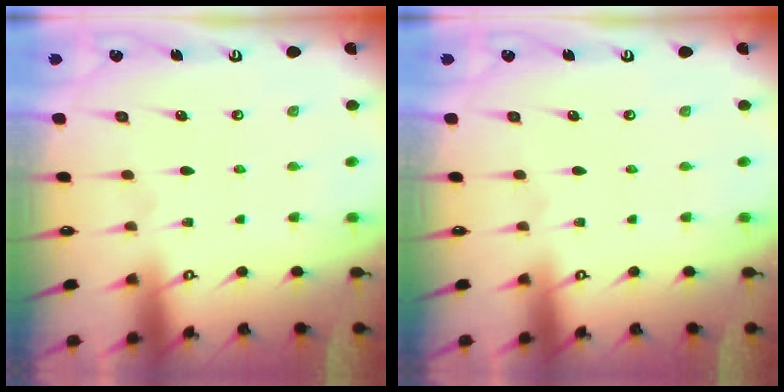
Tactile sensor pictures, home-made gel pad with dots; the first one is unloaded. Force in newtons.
{"total": 0.0}